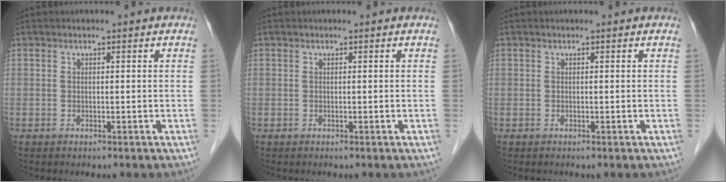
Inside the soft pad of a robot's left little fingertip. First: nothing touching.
{"total": 0.0}
{"total": 0.0}